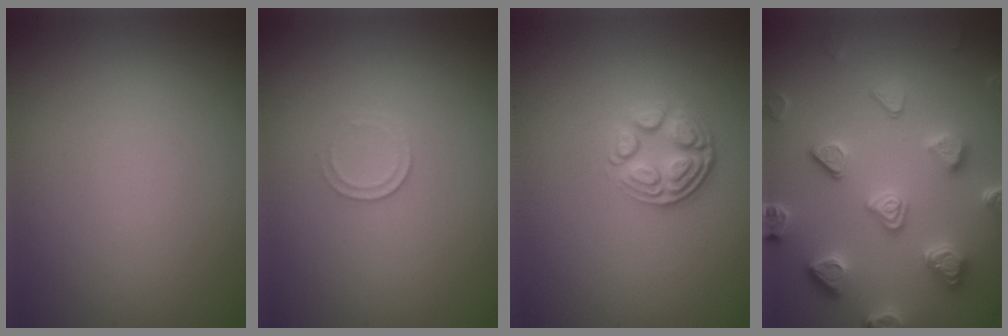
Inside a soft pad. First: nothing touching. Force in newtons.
{"total": 0.7, "press": 0.3, "slide": 0.6}
{"total": 3.8, "press": 2.7, "slide": 2.7}
{"total": 5.4, "press": 4.9, "slide": 2.4}